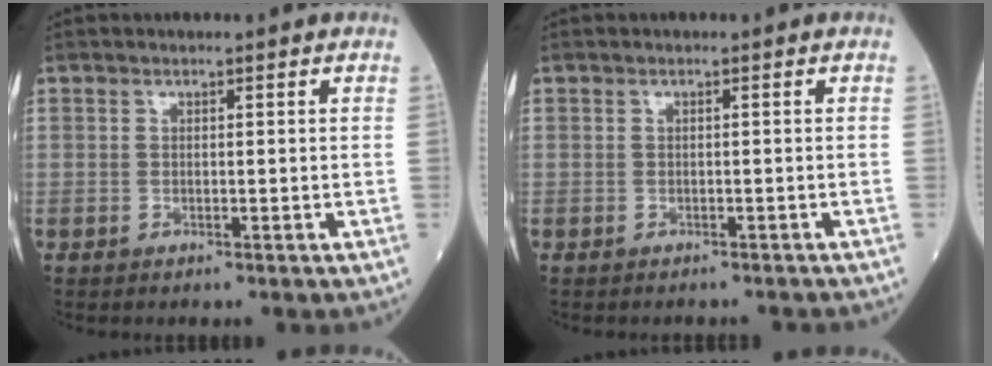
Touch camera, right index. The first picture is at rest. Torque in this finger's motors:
{"motor_torque": [-0.19, -0.07, -0.08, 0.01]}